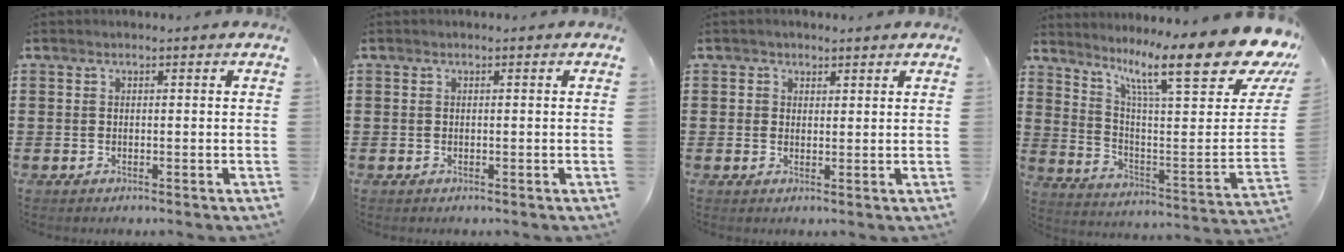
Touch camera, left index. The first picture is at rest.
{"total": 0.0}
{"total": 1.5, "force": [1.1, 0.9, -0.1], "torque": [0.007, 0.000, 0.021]}
{"total": 17.1, "force": [11.1, 2.7, 12.7], "torque": [-0.222, -0.075, 0.172]}